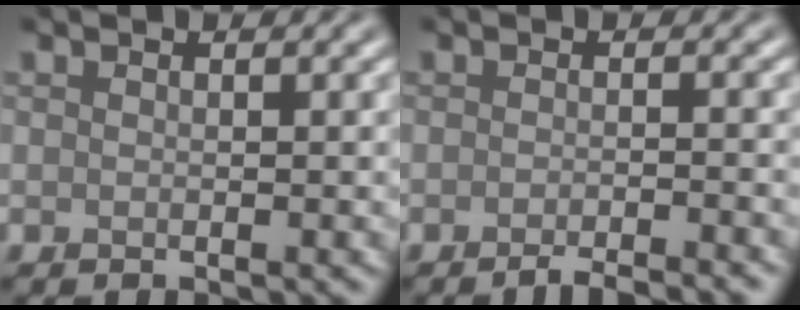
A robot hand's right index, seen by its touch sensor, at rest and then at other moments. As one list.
[{"total": 2.7, "force": [-2.2, 0.4, 1.6], "torque": [-0.010, 0.002, -0.038]}]